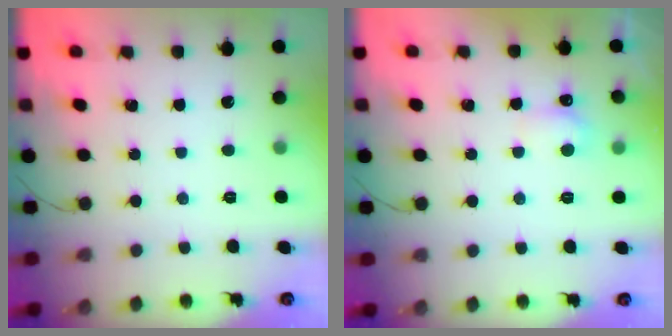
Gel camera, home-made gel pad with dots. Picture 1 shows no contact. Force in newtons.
{"total": 4.2, "press": 4.1, "slide": 1.0}